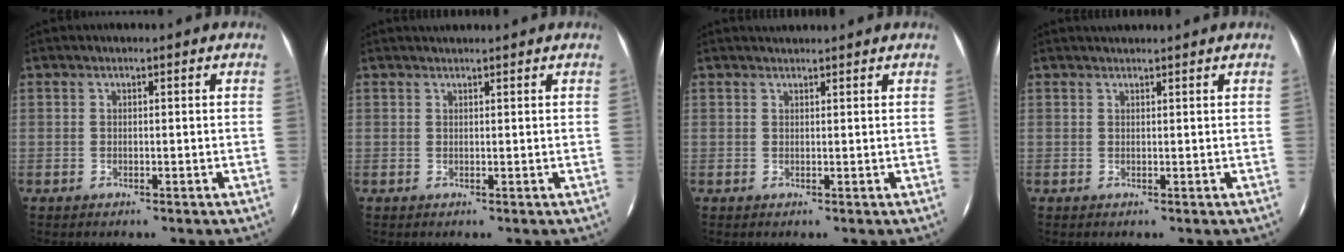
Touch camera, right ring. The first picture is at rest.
{"total": 1.0, "force": [1.0, -0.2, 0.2], "torque": [-0.011, -0.002, 0.015]}
{"total": 1.4, "force": [1.4, -0.1, 0.2], "torque": [-0.009, -0.001, 0.021]}
{"total": 1.5, "force": [1.5, -0.2, 0.4], "torque": [-0.015, -0.001, 0.019]}